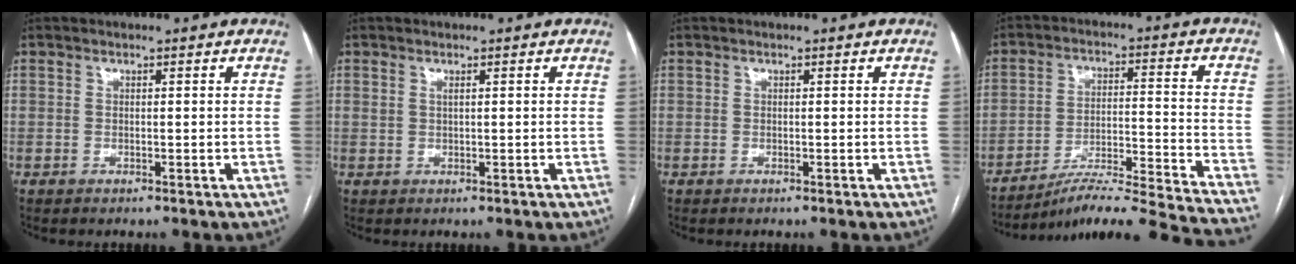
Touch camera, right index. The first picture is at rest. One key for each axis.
{"total": 0.6, "fx": 0.3, "fy": 0.1, "fz": 0.4, "tx": -0.013, "ty": 0.004, "tz": 0.008}
{"total": 0.0}
{"total": 20.6, "fx": -19.1, "fy": -2.5, "fz": 7.4, "tx": -0.077, "ty": -0.017, "tz": -0.278}